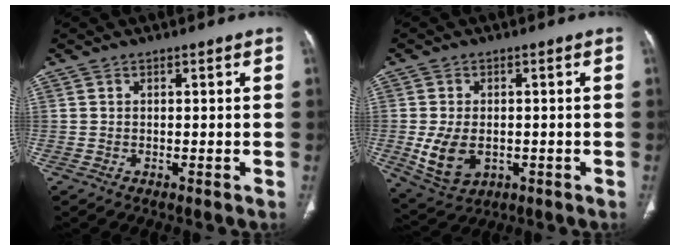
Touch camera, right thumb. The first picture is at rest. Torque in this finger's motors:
{"motor_torque": [-0.36, 0.36, 0.28, 0.33, 0.18]}